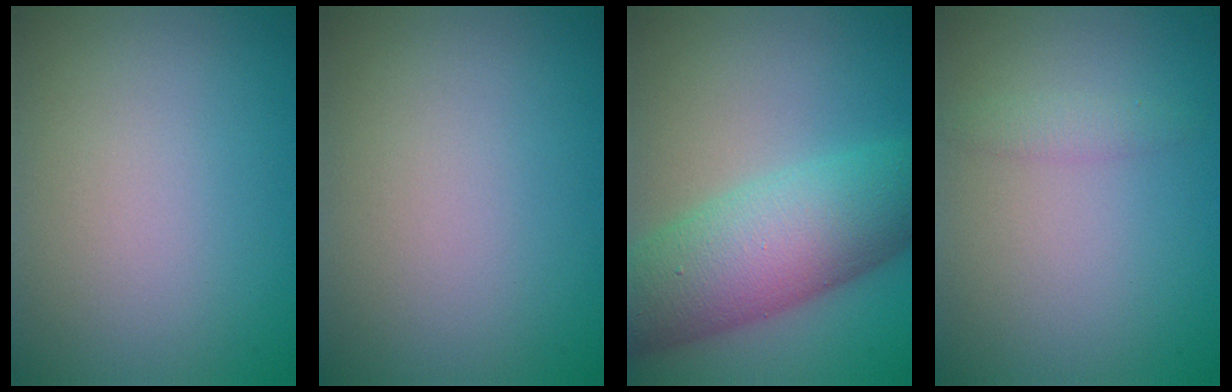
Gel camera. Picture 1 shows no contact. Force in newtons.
{"total": 0.0}
{"total": 9.6, "press": 9.6, "slide": 0.4}
{"total": 1.3, "press": 1.3, "slide": 0.0}